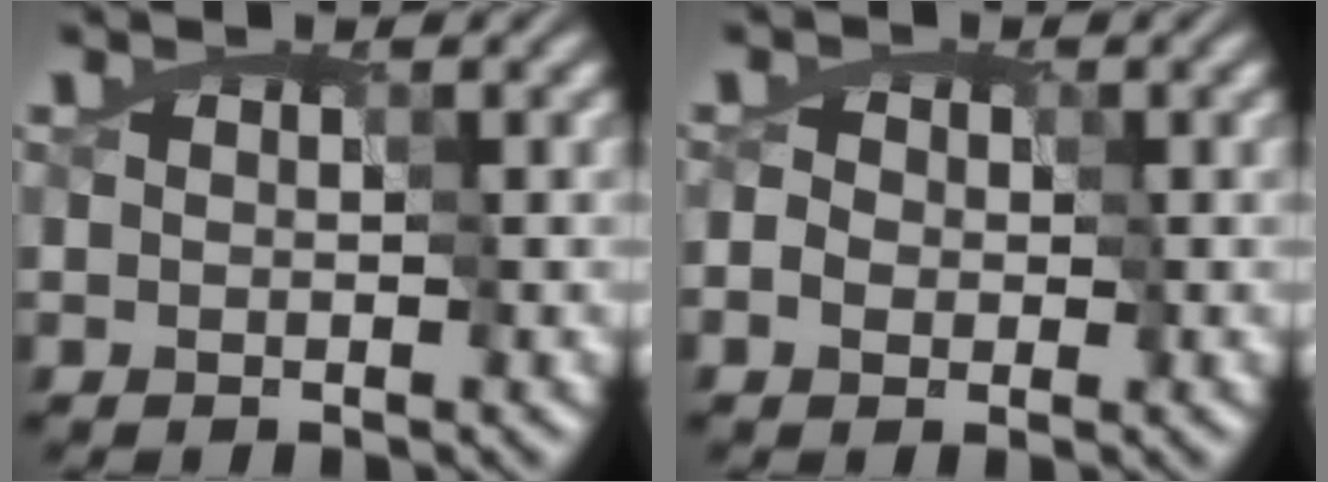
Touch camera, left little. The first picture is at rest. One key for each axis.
{"total": 2.6, "fx": -0.5, "fy": 2.4, "fz": 0.9, "tx": -0.008, "ty": 0.011, "tz": -0.017}